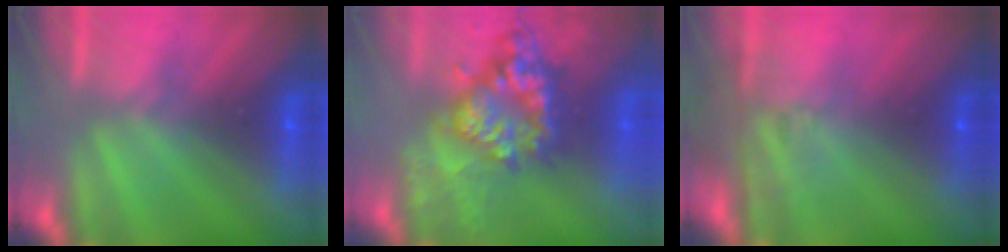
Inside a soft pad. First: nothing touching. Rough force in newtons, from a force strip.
{"total": 8.4}
{"total": 8.6}